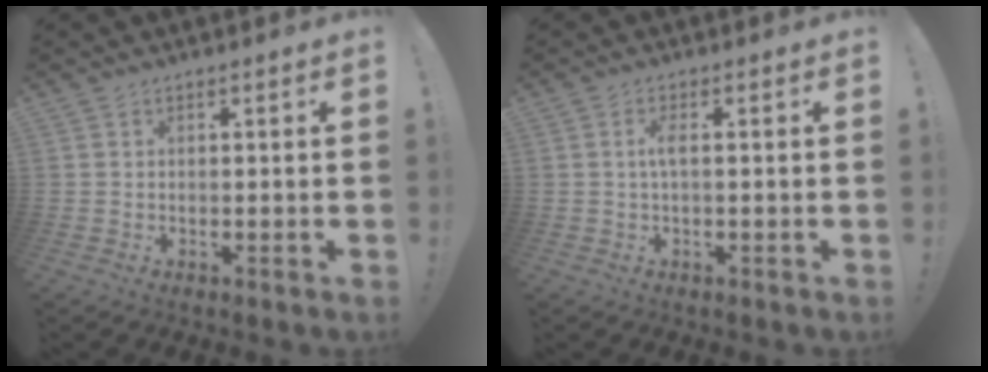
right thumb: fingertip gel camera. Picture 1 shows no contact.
{"total": 3.0, "force": [0.0, 0.6, 3.0], "torque": [-0.063, 0.008, -0.001]}